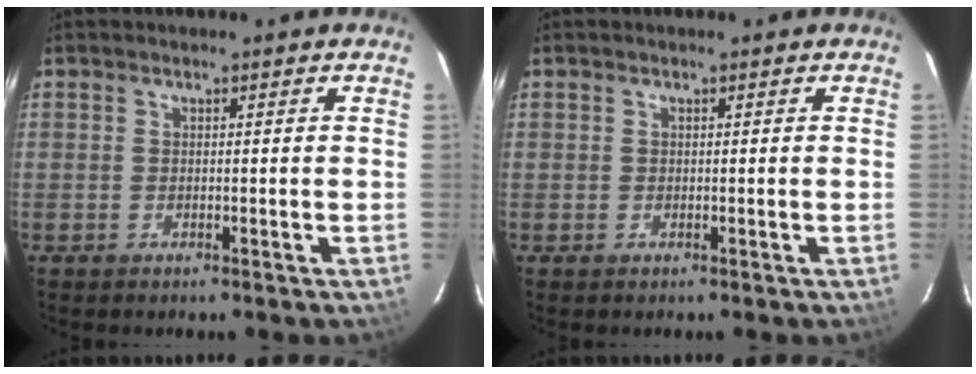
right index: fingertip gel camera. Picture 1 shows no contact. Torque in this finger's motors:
{"motor_torque": [-0.41, 0.14, -0.49, -0.18]}